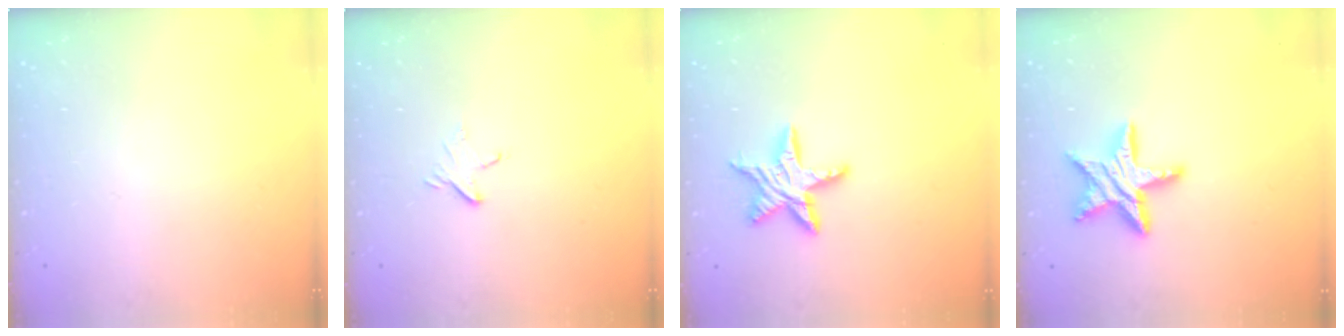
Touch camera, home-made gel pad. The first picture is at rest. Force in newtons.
{"total": 3.8, "press": 3.8, "slide": 0.3}
{"total": 11.6, "press": 11.6, "slide": 0.9}
{"total": 14.6, "press": 14.5, "slide": 1.1}